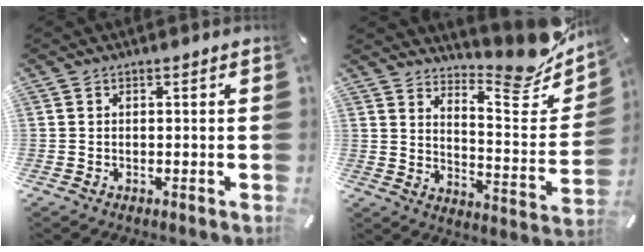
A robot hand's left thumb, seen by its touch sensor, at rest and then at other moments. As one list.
[{"total": 14.4, "force": [13.0, 3.8, 4.8], "torque": [-0.027, -0.148, 0.214]}]